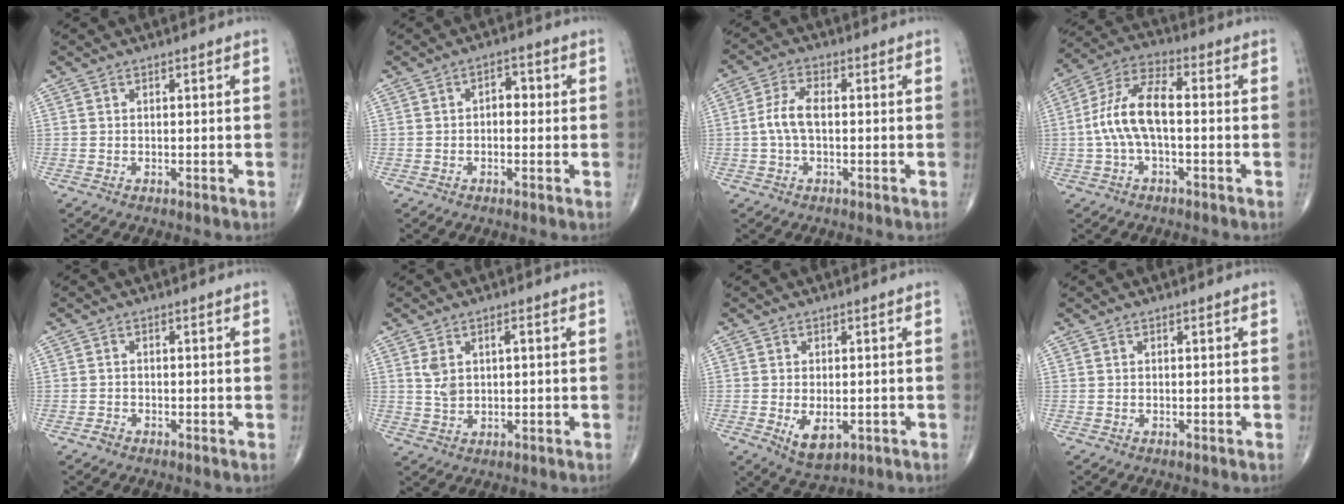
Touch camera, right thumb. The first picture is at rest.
{"total": 3.2, "force": [0.1, 2.0, 2.5], "torque": [-0.020, 0.011, -0.005]}
{"total": 5.4, "force": [-0.3, 2.7, 4.7], "torque": [-0.105, 0.017, -0.009]}
{"total": 10.8, "force": [-0.8, 4.9, 9.6], "torque": [-0.203, 0.039, -0.021]}
{"total": 1.0, "force": [-0.8, 0.5, 0.2], "torque": [-0.006, 0.002, -0.018]}
{"total": 4.3, "force": [1.1, 2.6, 3.3], "torque": [-0.059, 0.001, 0.025]}
{"total": 5.5, "force": [-1.4, 3.1, 4.4], "torque": [-0.065, -0.011, -0.013]}
{"total": 0.0}